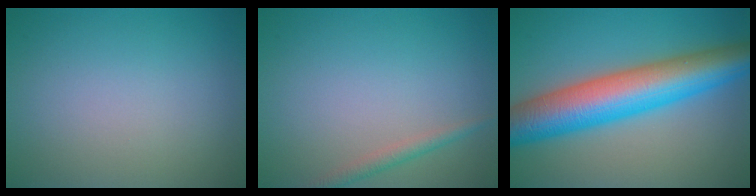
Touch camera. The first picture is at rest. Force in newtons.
{"total": 1.5, "press": 1.5, "slide": 0.0}
{"total": 10.7, "press": 10.7, "slide": 0.1}